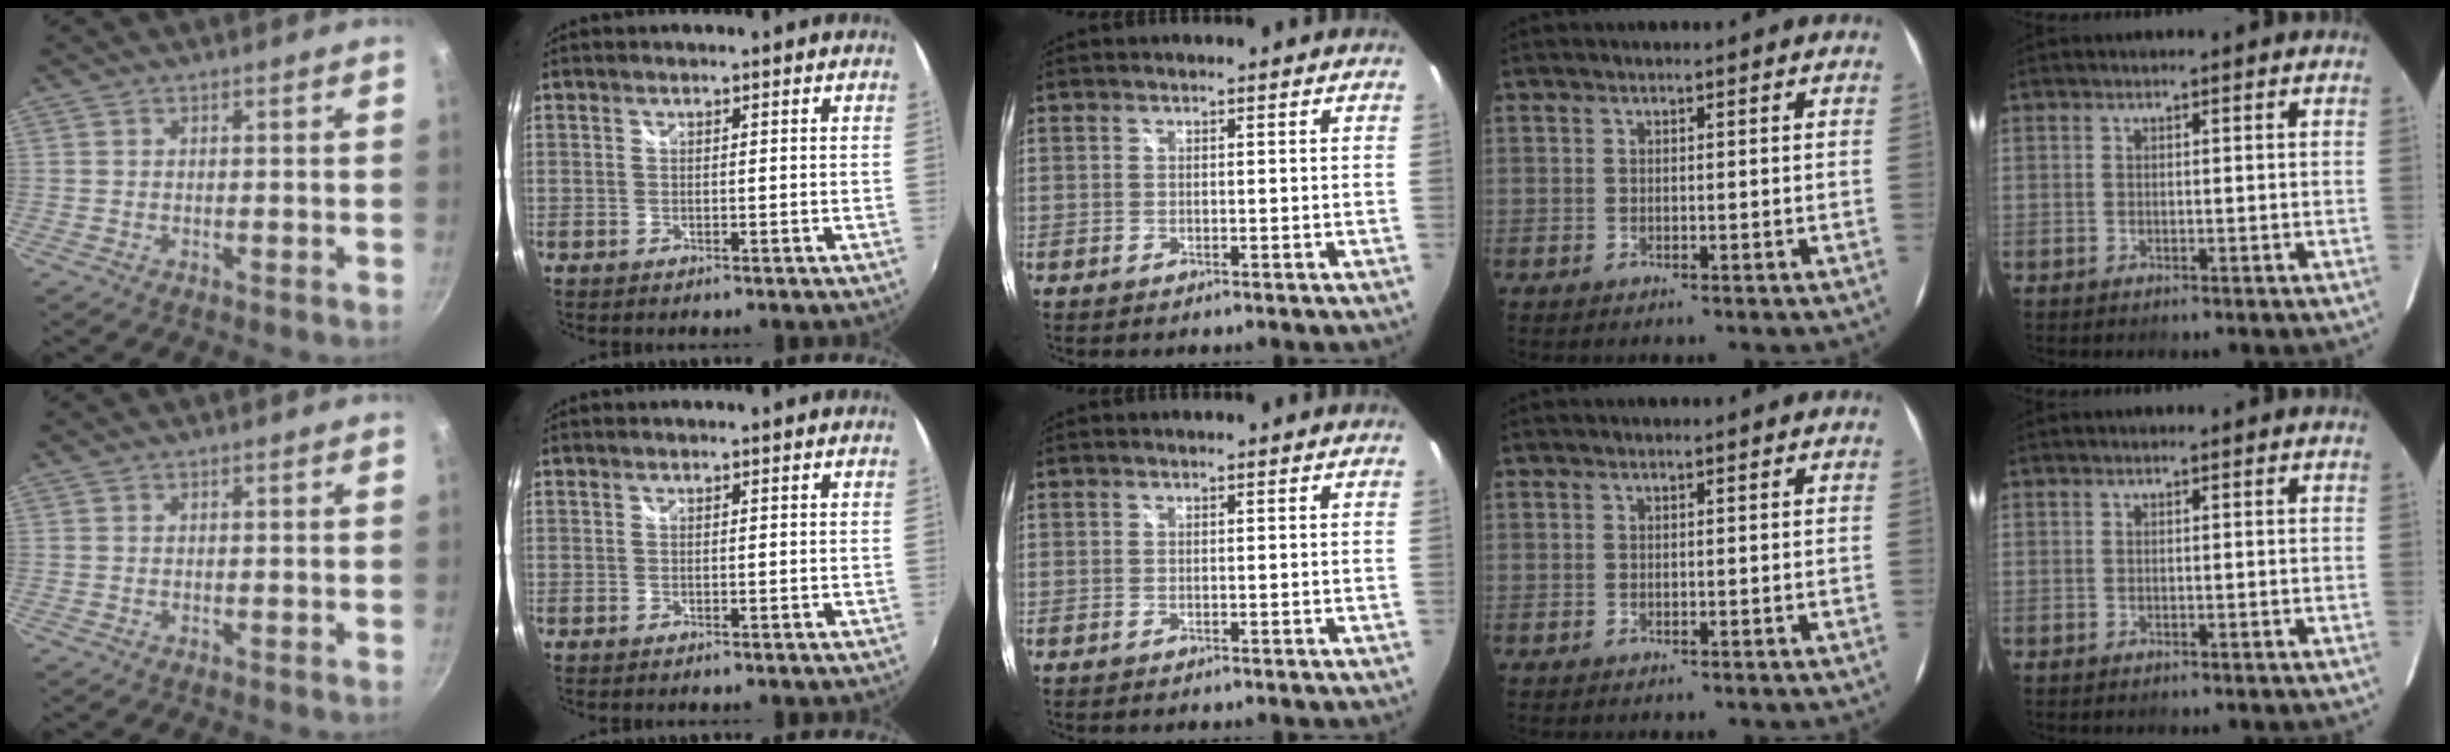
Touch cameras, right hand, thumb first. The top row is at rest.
{}